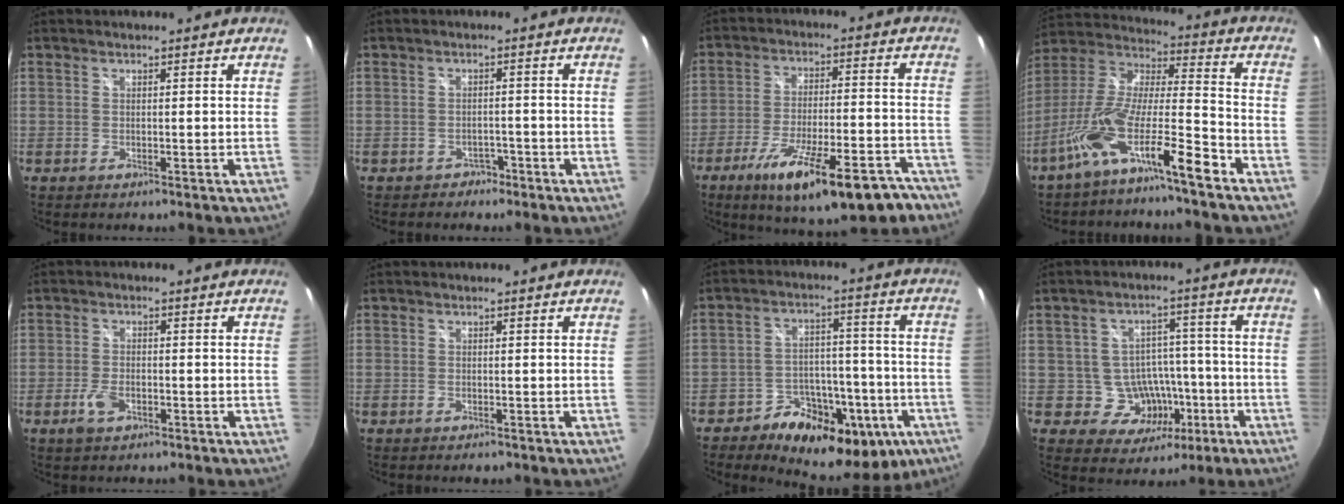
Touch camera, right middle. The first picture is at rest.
{"total": 2.6, "force": [-2.0, 1.7, 0.3], "torque": [-0.007, 0.005, -0.026]}
{"total": 20.5, "force": [-13.7, 5.8, 14.0], "torque": [-0.228, -0.031, -0.197]}
{"total": 14.4, "force": [-9.4, 1.5, 10.8], "torque": [-0.202, -0.008, -0.177]}
{"total": 3.7, "force": [-1.9, 2.0, 2.5], "torque": [-0.061, -0.003, -0.035]}
{"total": 0.9, "force": [-0.6, 0.5, 0.3], "torque": [-0.006, -0.001, -0.009]}
{"total": 19.6, "force": [-10.4, 12.1, 11.4], "torque": [-0.182, 0.010, -0.140]}
{"total": 9.0, "force": [-3.2, 7.8, 3.3], "torque": [-0.067, 0.031, -0.023]}